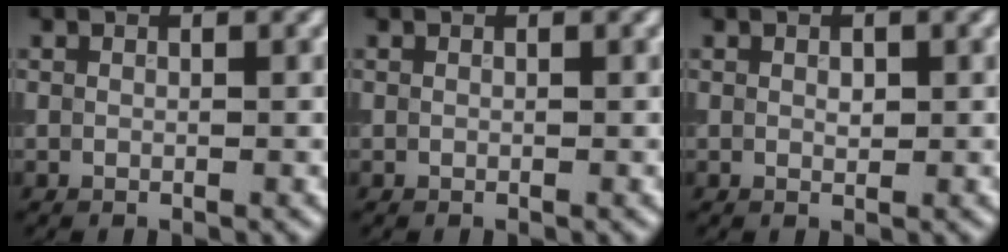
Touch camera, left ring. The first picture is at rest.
{"total": 0.0}
{"total": 0.8, "force": [0.2, 0.5, 0.6], "torque": [-0.009, 0.000, 0.003]}